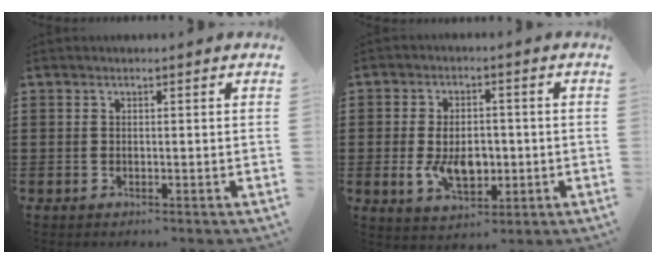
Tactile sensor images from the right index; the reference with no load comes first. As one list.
[{"total": 7.2, "force": [-0.9, 4.4, 5.7], "torque": [-0.098, 0.001, -0.018]}]